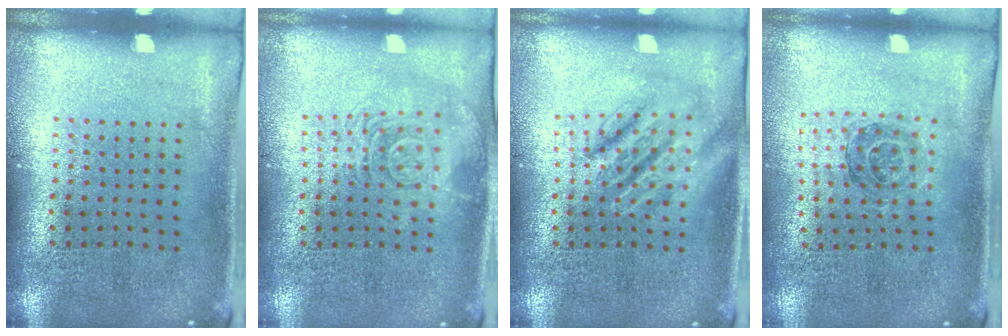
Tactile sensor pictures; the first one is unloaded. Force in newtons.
{"total": 2.5, "press": 2.5, "slide": 0.5}
{"total": 2.7, "press": 2.7, "slide": 0.3}
{"total": 1.0, "press": 1.0, "slide": 0.1}